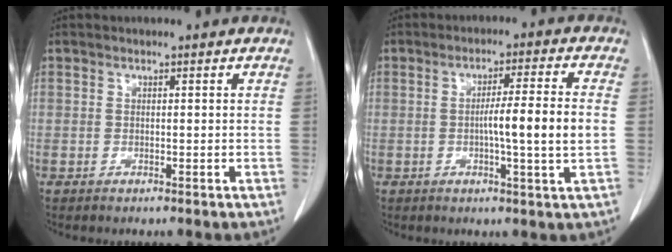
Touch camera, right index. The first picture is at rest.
{"total": 8.1, "force": [-0.8, -0.7, 8.1], "torque": [-0.127, 0.000, -0.013]}